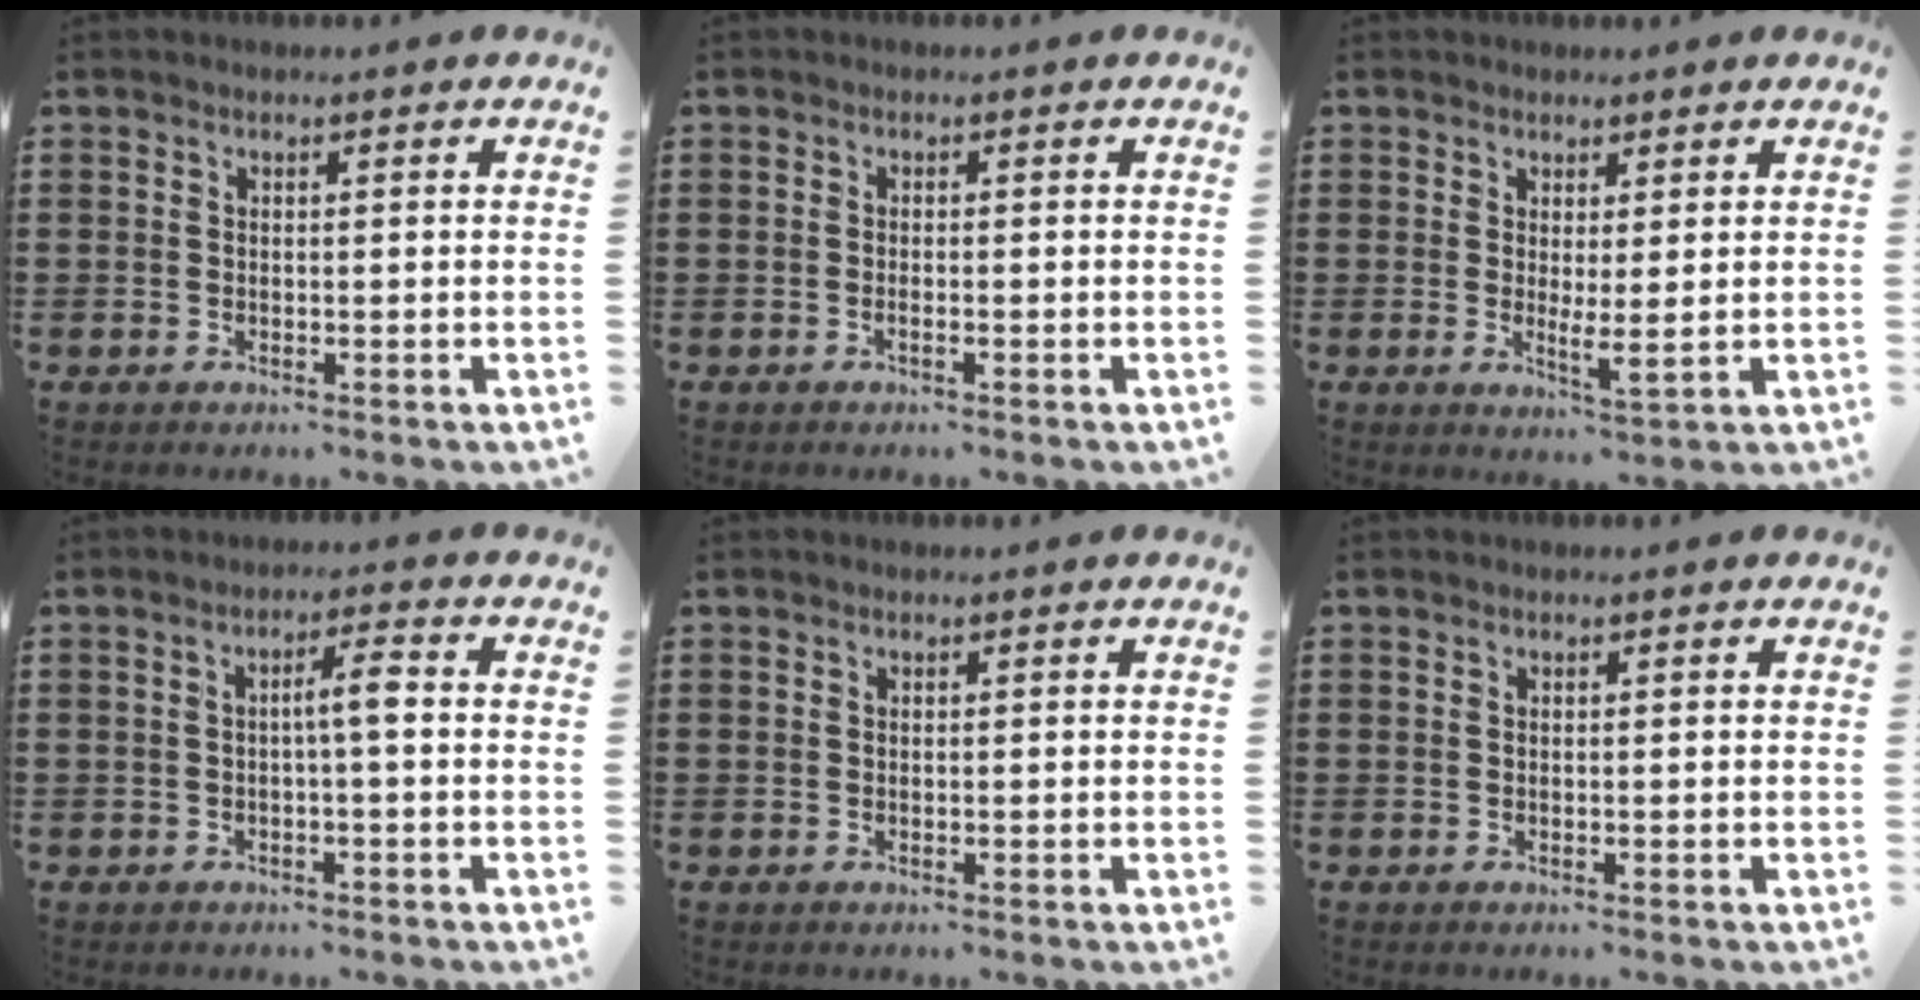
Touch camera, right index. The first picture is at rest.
{"total": 0.7, "force": [-0.5, 0.0, 0.5], "torque": [-0.009, -0.003, -0.009]}
{"total": 2.3, "force": [0.9, 0.0, 2.1], "torque": [-0.041, -0.005, 0.017]}
{"total": 3.4, "force": [-0.2, 0.3, 3.4], "torque": [-0.063, 0.004, -0.007]}
{"total": 0.0}
{"total": 0.0}